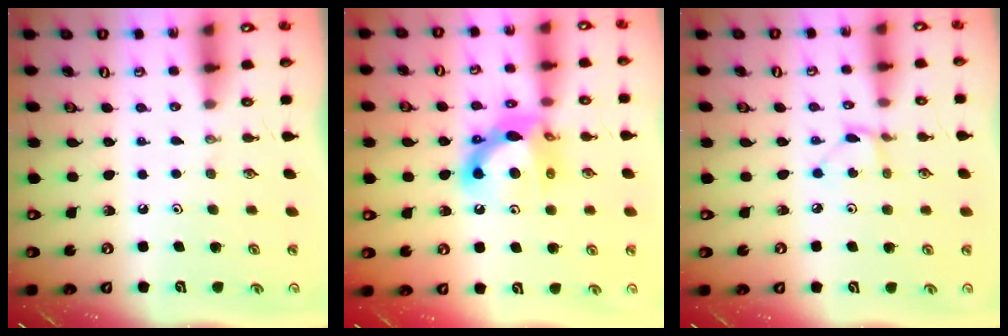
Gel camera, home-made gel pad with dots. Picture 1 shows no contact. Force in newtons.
{"total": 12.9, "press": 12.9, "slide": 1.1}
{"total": 2.3, "press": 2.3, "slide": 0.4}